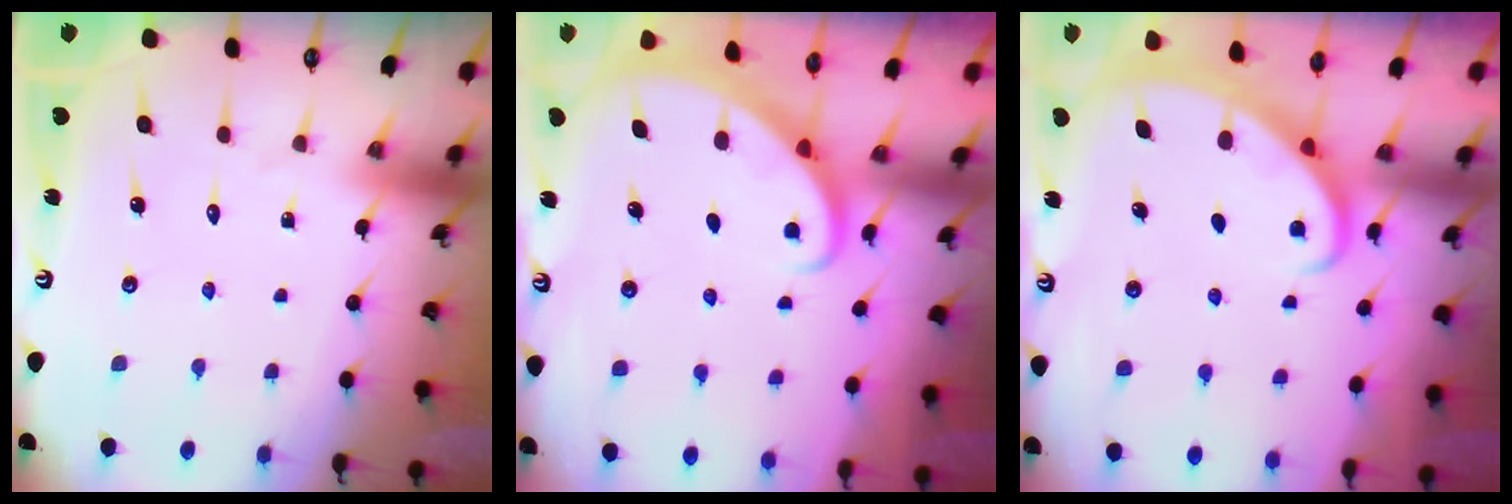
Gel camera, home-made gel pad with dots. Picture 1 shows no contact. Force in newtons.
{"total": 2.7, "press": 2.7, "slide": 0.2}
{"total": 2.8, "press": 2.7, "slide": 0.4}